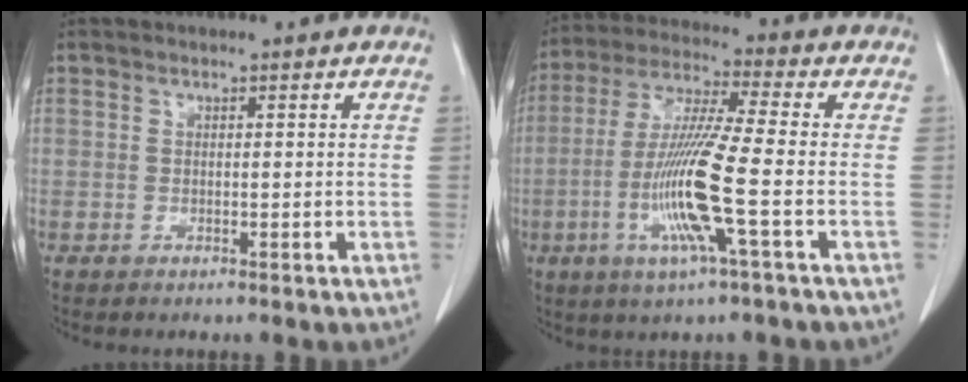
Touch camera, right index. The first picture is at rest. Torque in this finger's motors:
{"motor_torque": [2.14, 0.00, 0.92, 0.19]}